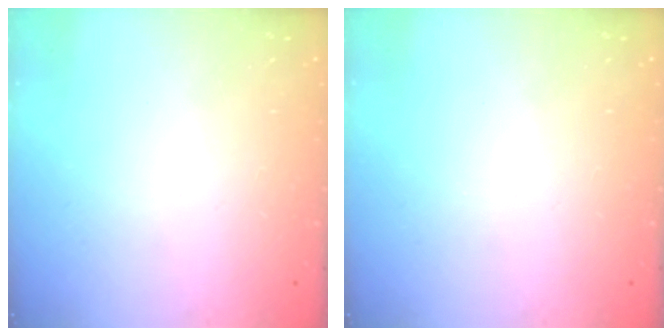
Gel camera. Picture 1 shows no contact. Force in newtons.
{"total": 0.0}